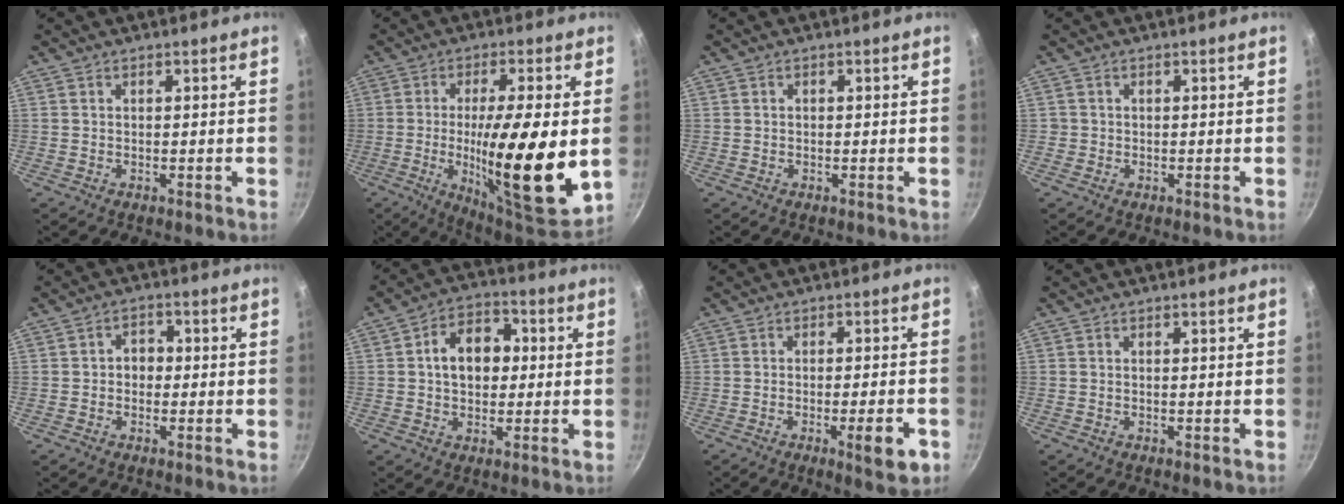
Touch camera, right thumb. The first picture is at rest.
{"total": 21.9, "force": [-1.6, 4.7, 21.3], "torque": [-0.336, -0.020, -0.022]}
{"total": 0.0}
{"total": 0.8, "force": [-0.2, 0.8, 0.1], "torque": [0.001, 0.002, -0.005]}
{"total": 3.5, "force": [-0.3, 2.9, 1.9], "torque": [-0.004, 0.010, -0.009]}
{"total": 10.3, "force": [1.2, 7.3, 7.1], "torque": [-0.076, 0.016, 0.009]}
{"total": 7.0, "force": [-2.8, 1.4, 6.3], "torque": [-0.076, 0.009, -0.035]}
{"total": 0.0}